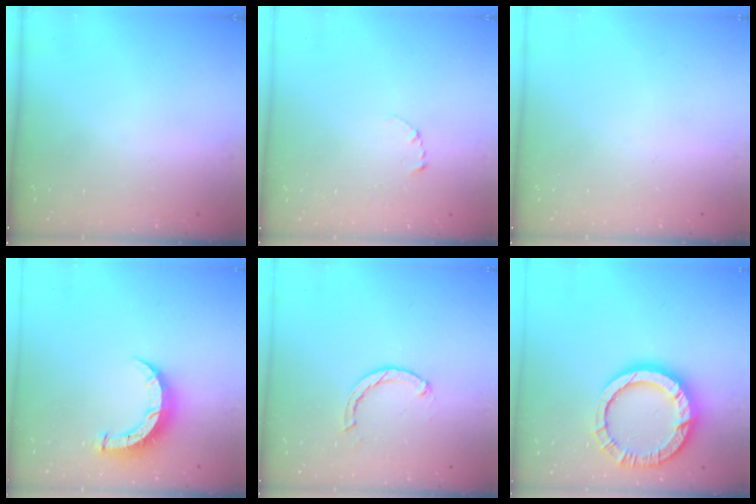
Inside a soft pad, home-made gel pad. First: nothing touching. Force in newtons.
{"total": 2.3, "press": 2.3, "slide": 0.2}
{"total": 0.0}
{"total": 8.2, "press": 8.2, "slide": 0.6}
{"total": 2.3, "press": 2.3, "slide": 0.3}
{"total": 15.1, "press": 15.0, "slide": 1.5}